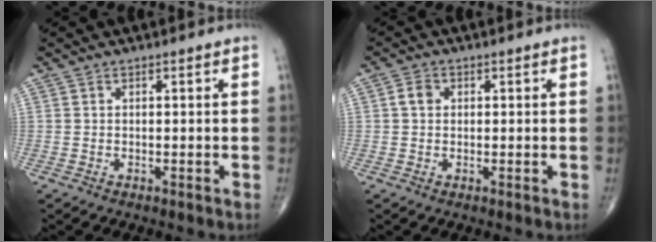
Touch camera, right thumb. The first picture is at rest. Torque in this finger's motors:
{"motor_torque": [0.23, 0.73, 0.37, 0.07, 0.00]}